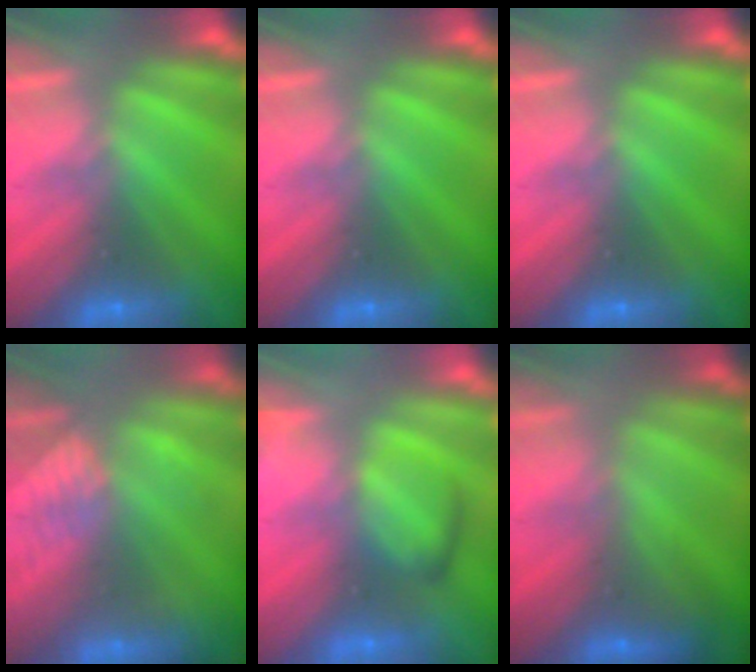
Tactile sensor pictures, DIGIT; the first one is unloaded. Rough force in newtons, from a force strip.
{"total": 0.0}
{"total": 0.0}
{"total": 3.4}
{"total": 2.5}
{"total": 3.2}